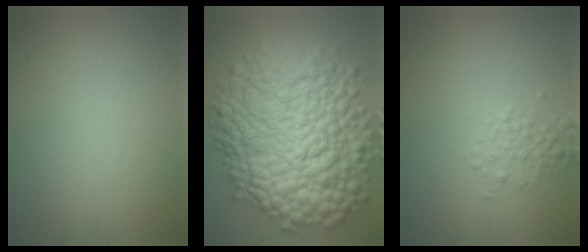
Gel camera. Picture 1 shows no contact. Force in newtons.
{"total": 14.6, "press": 14.6, "slide": 0.2}
{"total": 1.7, "press": 1.7, "slide": 0.0}